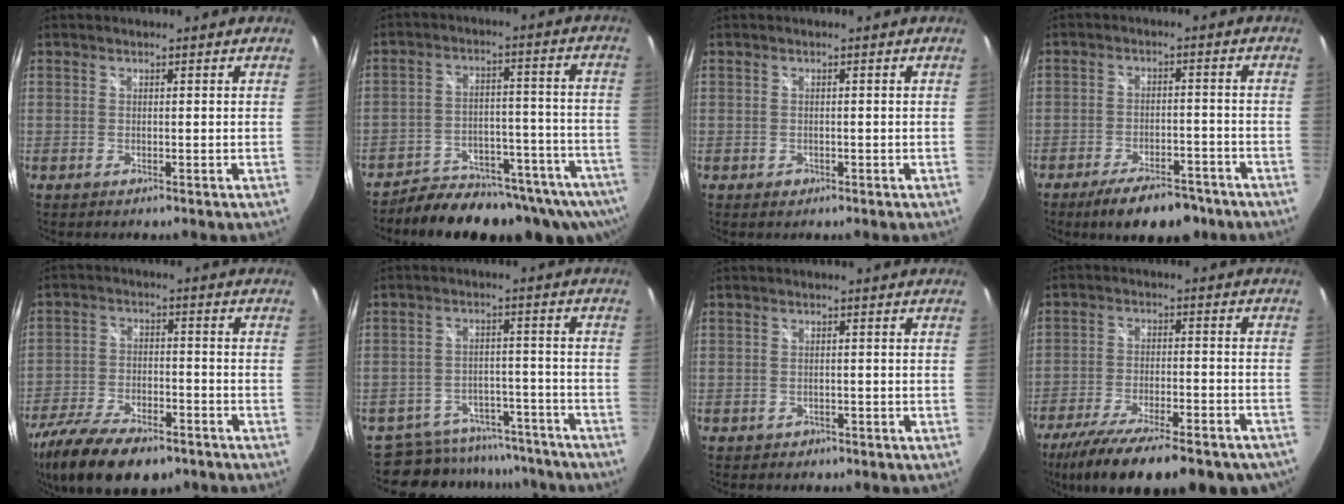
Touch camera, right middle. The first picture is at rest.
{"total": 21.3, "force": [-17.4, 6.6, 10.3], "torque": [-0.162, -0.027, -0.225]}
{"total": 1.1, "force": [-0.5, 0.9, 0.2], "torque": [-0.004, -0.002, -0.006]}
{"total": 10.9, "force": [-8.4, 4.0, 5.8], "torque": [-0.116, -0.003, -0.122]}
{"total": 18.9, "force": [-13.6, 7.5, 10.8], "torque": [-0.234, -0.043, -0.230]}
{"total": 16.3, "force": [-14.2, 7.1, 3.9], "torque": [-0.095, 0.028, -0.182]}
{"total": 2.3, "force": [-1.3, 1.7, 0.6], "torque": [-0.017, -0.004, -0.015]}
{"total": 25.7, "force": [-20.7, 7.0, 13.5], "torque": [-0.243, -0.048, -0.292]}